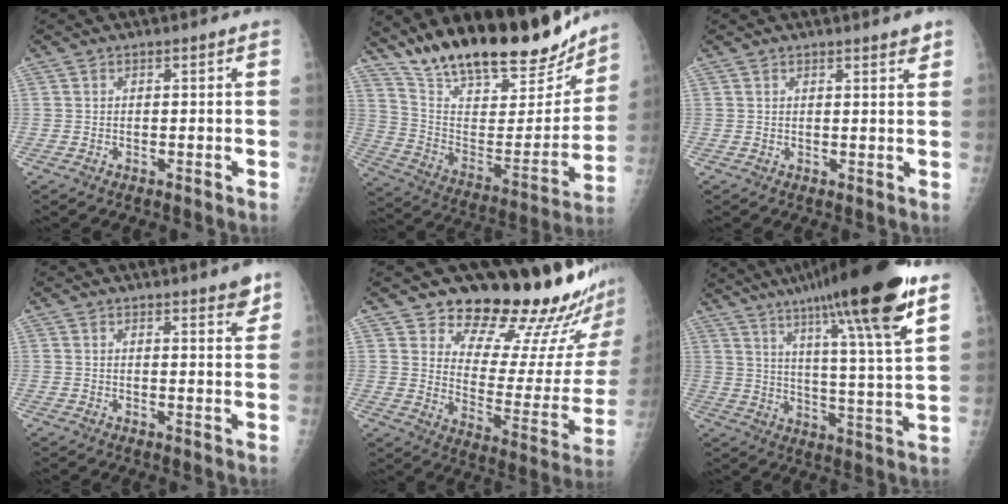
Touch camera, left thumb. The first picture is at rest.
{"total": 28.7, "force": [22.9, 9.5, 14.5], "torque": [-0.204, -0.086, 0.361]}
{"total": 2.0, "force": [1.7, 0.3, 1.1], "torque": [-0.009, -0.011, 0.021]}
{"total": 3.7, "force": [2.8, 0.8, 2.3], "torque": [-0.017, -0.019, 0.034]}
{"total": 21.5, "force": [17.8, 6.3, 10.2], "torque": [-0.096, -0.156, 0.239]}
{"total": 25.2, "force": [16.1, 2.2, 19.2], "torque": [-0.288, -0.049, 0.246]}